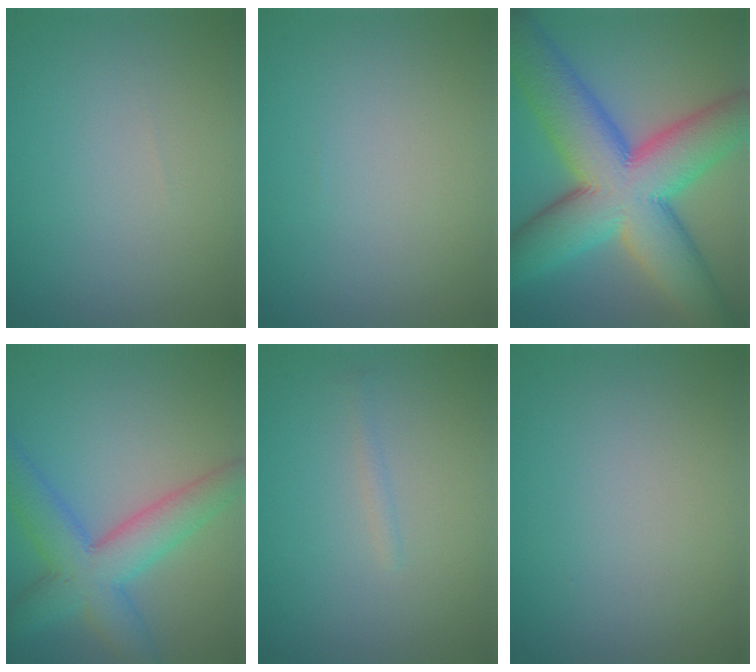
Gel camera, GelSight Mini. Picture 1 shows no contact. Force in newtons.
{"total": 0.0}
{"total": 15.4, "press": 15.4, "slide": 0.6}
{"total": 6.8, "press": 6.8, "slide": 0.3}
{"total": 0.6, "press": 0.6, "slide": 0.0}
{"total": 0.0}